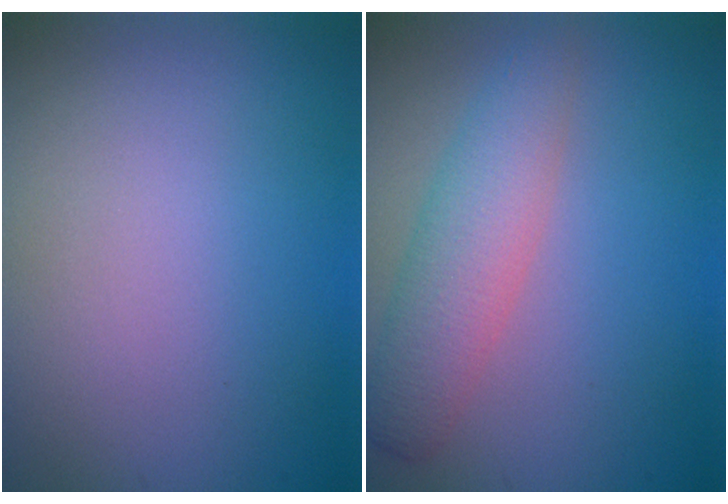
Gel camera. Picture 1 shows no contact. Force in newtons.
{"total": 4.1, "press": 4.1, "slide": 0.1}